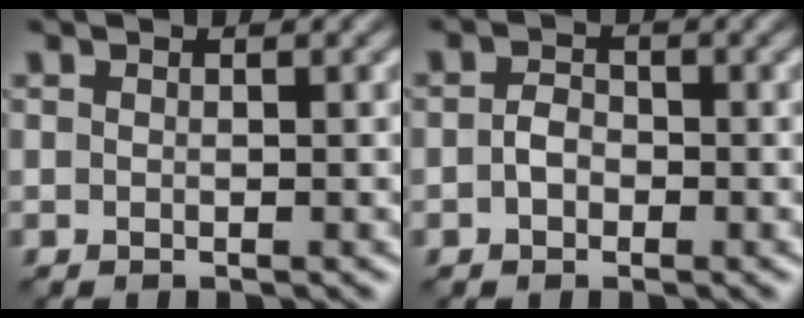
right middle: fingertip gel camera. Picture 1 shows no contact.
{"total": 1.6, "force": [-0.4, 1.2, 1.0], "torque": [-0.020, 0.002, -0.012]}